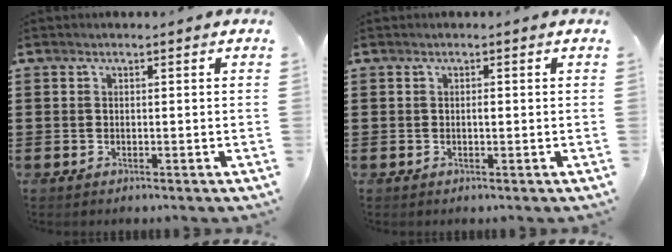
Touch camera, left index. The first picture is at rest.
{"total": 0.7, "force": [0.1, 0.0, 0.7], "torque": [-0.015, -0.005, 0.003]}